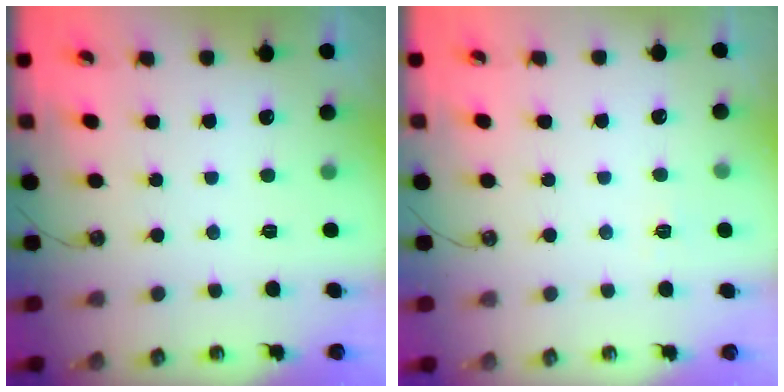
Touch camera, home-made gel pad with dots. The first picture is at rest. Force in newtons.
{"total": 4.0, "press": 3.9, "slide": 0.4}